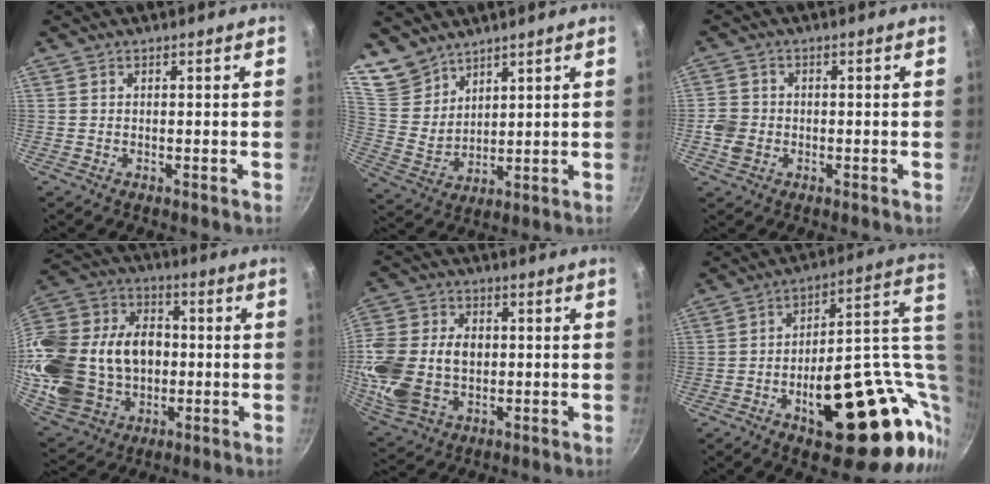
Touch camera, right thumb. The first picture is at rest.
{"total": 9.0, "force": [7.4, 4.9, 1.7], "torque": [-0.010, -0.032, 0.161]}
{"total": 4.7, "force": [-1.2, 3.9, 2.4], "torque": [-0.047, 0.012, -0.027]}
{"total": 28.6, "force": [-0.8, 21.5, 19.0], "torque": [-0.375, 0.038, 0.005]}
{"total": 17.5, "force": [-0.6, 12.8, 11.8], "torque": [-0.234, 0.016, -0.007]}
{"total": 28.5, "force": [-4.1, 12.9, 25.0], "torque": [-0.300, 0.022, -0.039]}